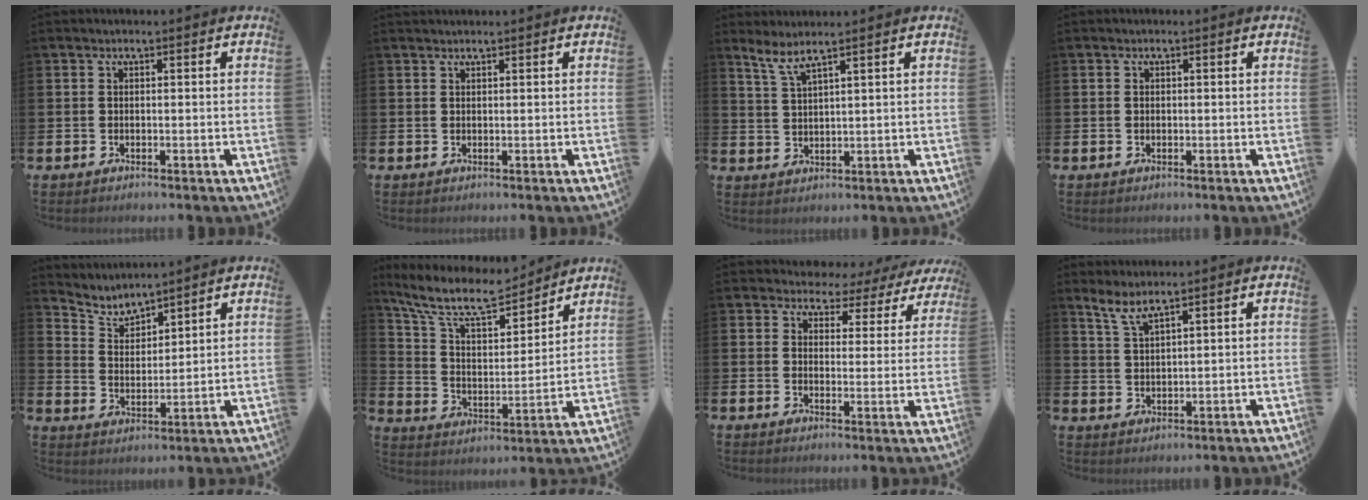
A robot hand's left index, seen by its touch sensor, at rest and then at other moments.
{"total": 0.8, "force": [0.8, 0.0, 0.0], "torque": [0.006, -0.002, 0.014]}
{"total": 3.2, "force": [2.7, -0.2, 1.7], "torque": [-0.039, -0.008, 0.047]}
{"total": 0.5, "force": [0.1, 0.5, 0.1], "torque": [0.003, 0.003, -0.001]}
{"total": 4.5, "force": [4.4, 0.9, 0.2], "torque": [-0.025, -0.029, 0.076]}
{"total": 10.5, "force": [9.2, 2.9, 4.1], "torque": [-0.121, -0.056, 0.160]}
{"total": 3.1, "force": [2.4, 1.9, -0.2], "torque": [-0.007, -0.028, 0.034]}
{"total": 3.6, "force": [3.2, 0.3, 1.6], "torque": [-0.039, -0.010, 0.057]}